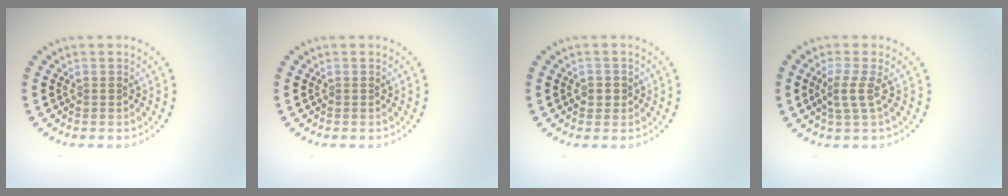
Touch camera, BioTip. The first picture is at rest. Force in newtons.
{"total": 0.0}
{"total": 1.1, "press": 1.1, "slide": 0.4}
{"total": 2.2, "press": 1.7, "slide": 1.4}